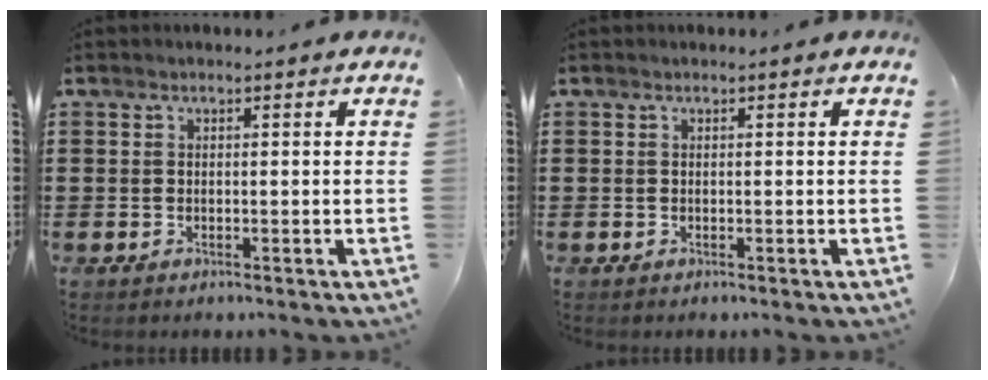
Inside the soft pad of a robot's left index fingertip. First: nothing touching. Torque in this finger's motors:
{"motor_torque": [0.00, 0.00, 0.00, 0.00]}